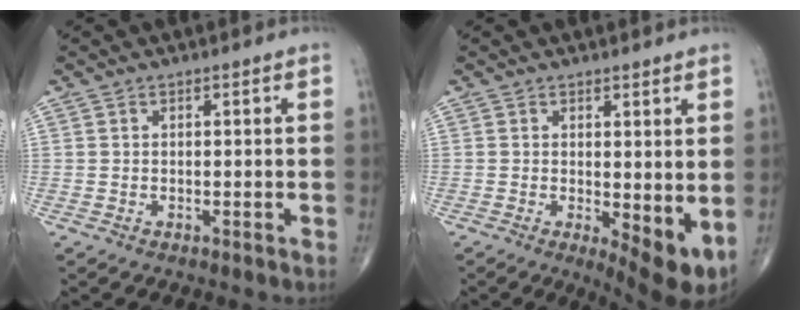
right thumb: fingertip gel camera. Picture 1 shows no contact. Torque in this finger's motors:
{"motor_torque": [-0.43, 0.49, 0.38, 0.08, 0.03]}